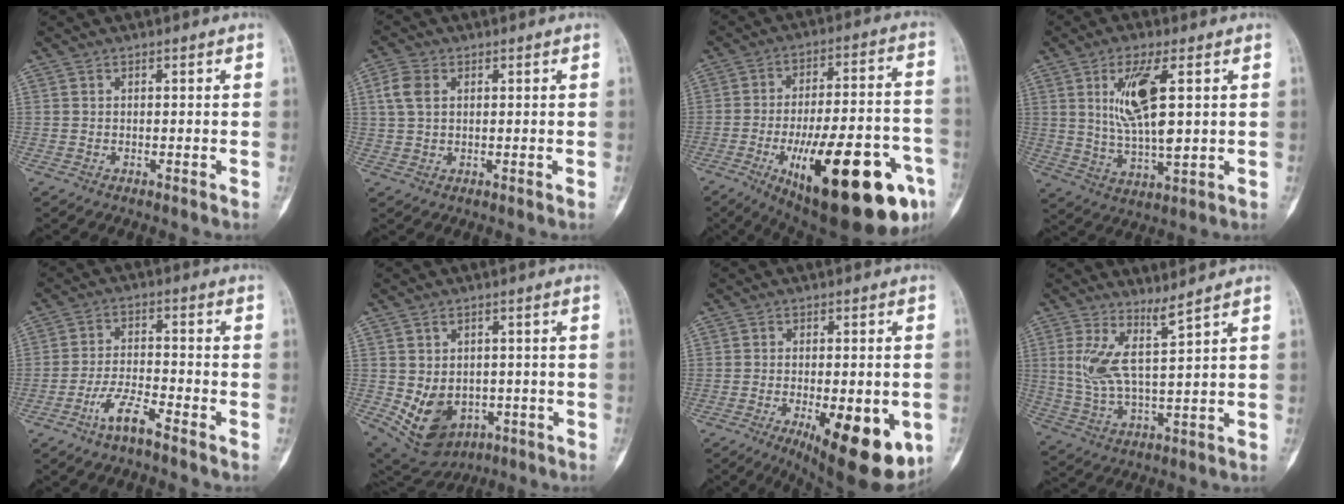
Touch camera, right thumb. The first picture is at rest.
{"total": 4.5, "force": [1.3, 3.1, 3.0], "torque": [-0.064, 0.008, 0.024]}
{"total": 30.5, "force": [-12.4, 10.1, 26.0], "torque": [-0.337, 0.033, -0.168]}
{"total": 12.3, "force": [3.2, 4.0, 11.2], "torque": [-0.213, -0.017, 0.066]}
{"total": 6.5, "force": [-4.5, 1.3, 4.4], "torque": [-0.094, 0.027, -0.089]}
{"total": 11.4, "force": [-3.0, 8.7, 6.8], "torque": [-0.094, 0.006, -0.022]}
{"total": 19.1, "force": [-7.2, 7.2, 16.2], "torque": [-0.182, -0.010, -0.085]}
{"total": 6.7, "force": [3.8, 0.2, 5.5], "torque": [-0.124, -0.042, 0.084]}